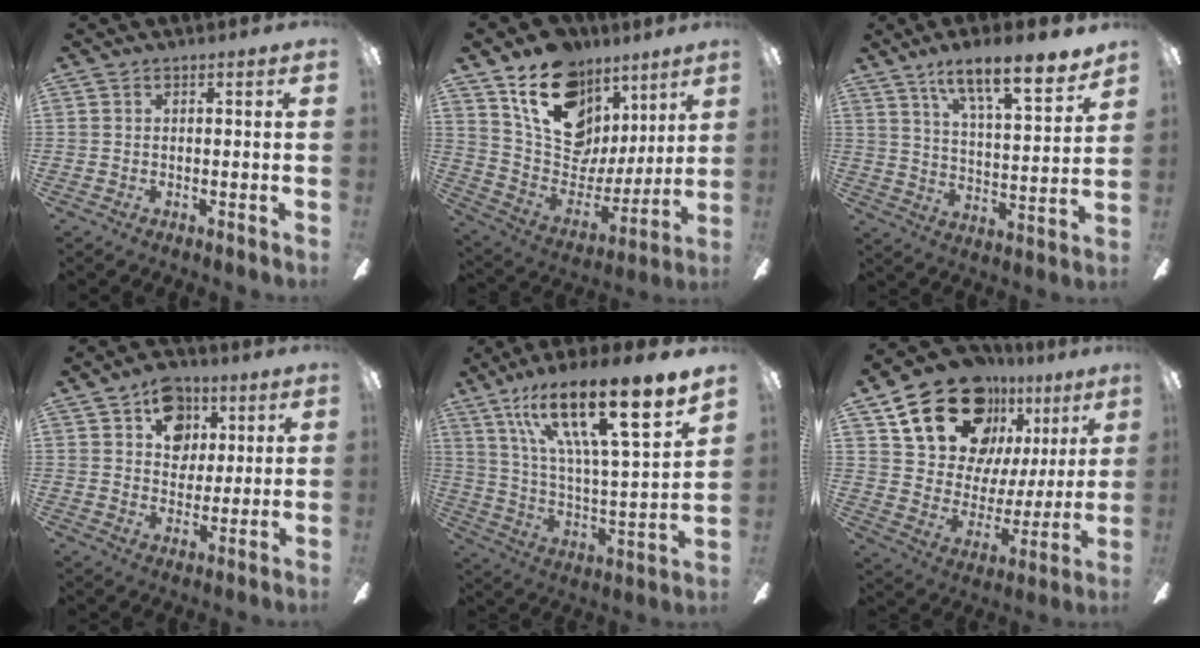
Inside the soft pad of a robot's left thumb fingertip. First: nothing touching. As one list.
[{"total": 19.2, "force": [10.9, 12.8, 9.2], "torque": [-0.157, -0.058, 0.202]}, {"total": 14.1, "force": [11.4, 3.0, 7.7], "torque": [-0.125, -0.073, 0.191]}, {"total": 10.6, "force": [4.9, 8.2, 4.7], "torque": [-0.050, -0.009, 0.086]}, {"total": 22.2, "force": [14.6, 4.7, 16.0], "torque": [-0.277, -0.090, 0.235]}, {"total": 23.4, "force": [14.7, 14.7, 10.8], "torque": [-0.188, -0.076, 0.279]}]